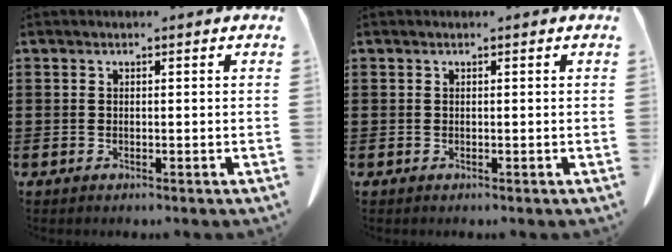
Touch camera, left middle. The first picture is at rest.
{"total": 0.0}